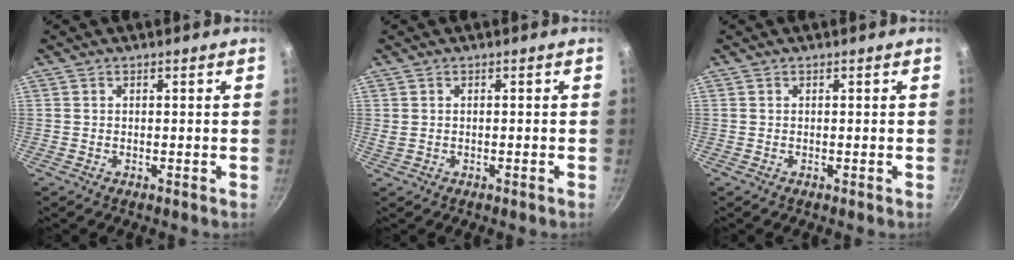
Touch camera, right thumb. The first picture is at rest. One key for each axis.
{"total": 0.7, "fx": -0.1, "fy": 0.4, "fz": 0.6, "tx": -0.016, "ty": 0.002, "tz": 0.004}
{"total": 0.0}